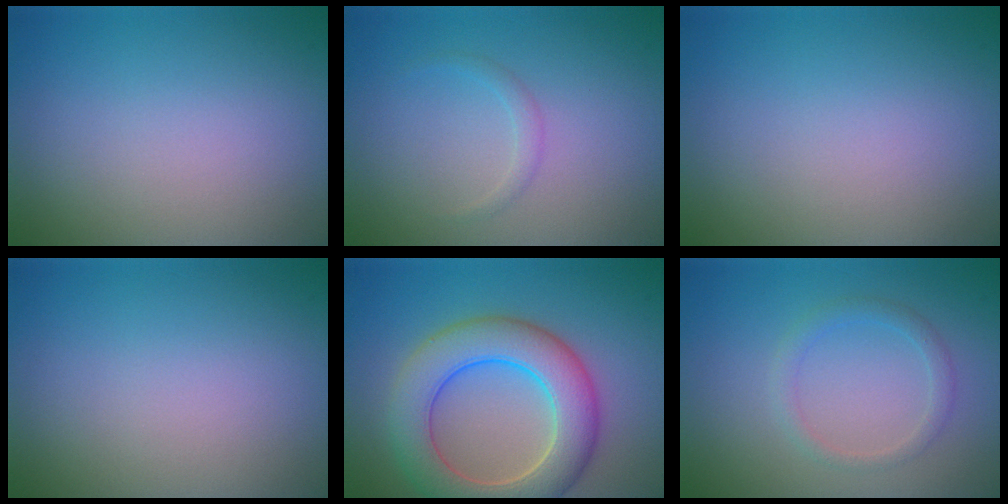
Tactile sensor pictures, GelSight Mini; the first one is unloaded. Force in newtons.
{"total": 0.9, "press": 0.9, "slide": 0.0}
{"total": 0.0}
{"total": 0.0}
{"total": 7.7, "press": 7.7, "slide": 0.3}
{"total": 1.6, "press": 1.6, "slide": 0.0}